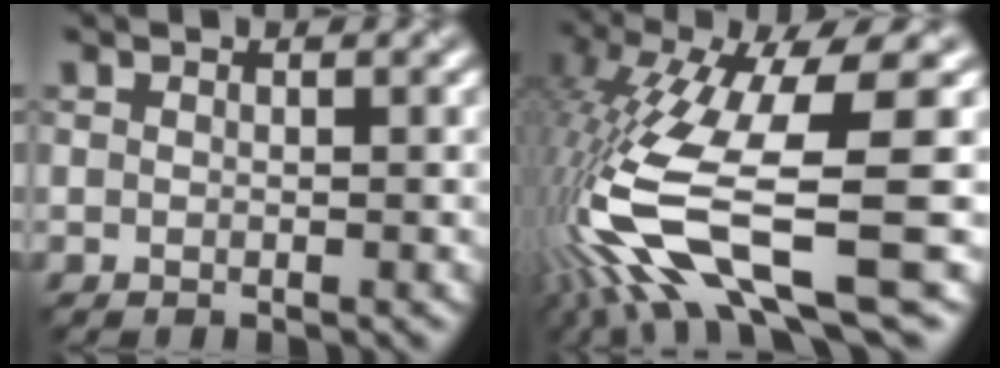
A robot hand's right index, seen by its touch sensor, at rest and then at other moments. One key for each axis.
{"total": 12.4, "fx": -4.4, "fy": 2.6, "fz": 11.3, "tx": -0.242, "ty": 0.003, "tz": -0.059}